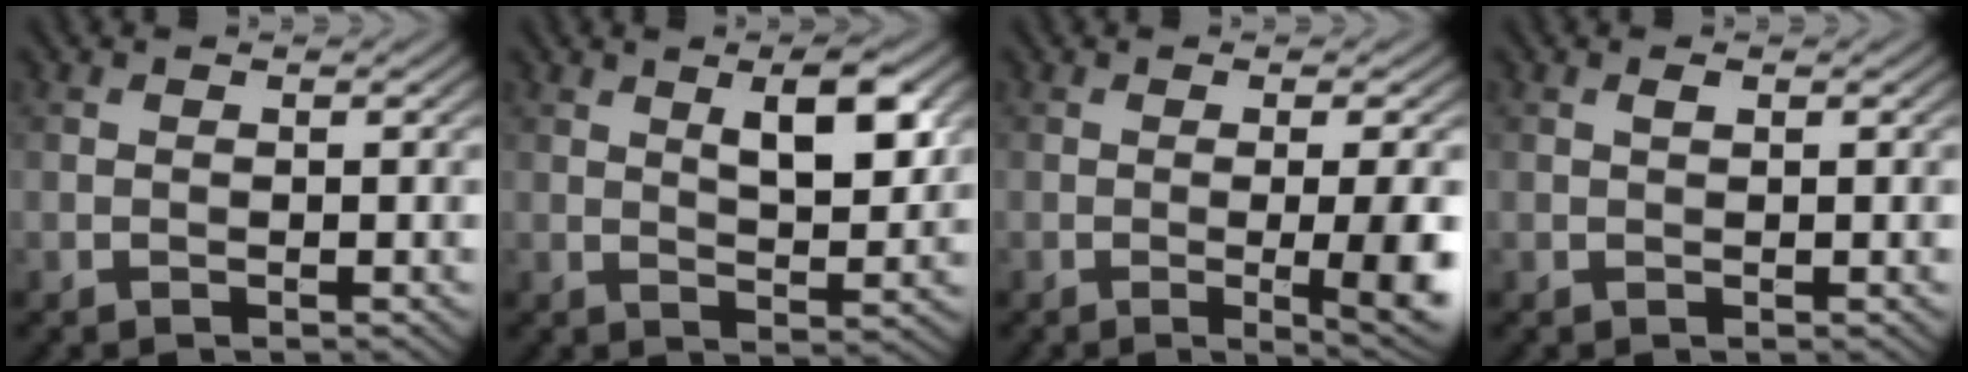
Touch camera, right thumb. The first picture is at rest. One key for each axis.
{"total": 6.8, "fx": 2.7, "fy": 2.5, "fz": 5.7, "tx": -0.090, "ty": 0.000, "tz": 0.044}
{"total": 6.7, "fx": -1.0, "fy": 1.3, "fz": 6.5, "tx": -0.096, "ty": -0.005, "tz": -0.009}
{"total": 0.7, "fx": 0.3, "fy": 0.2, "fz": 0.6, "tx": -0.012, "ty": 0.001, "tz": 0.006}